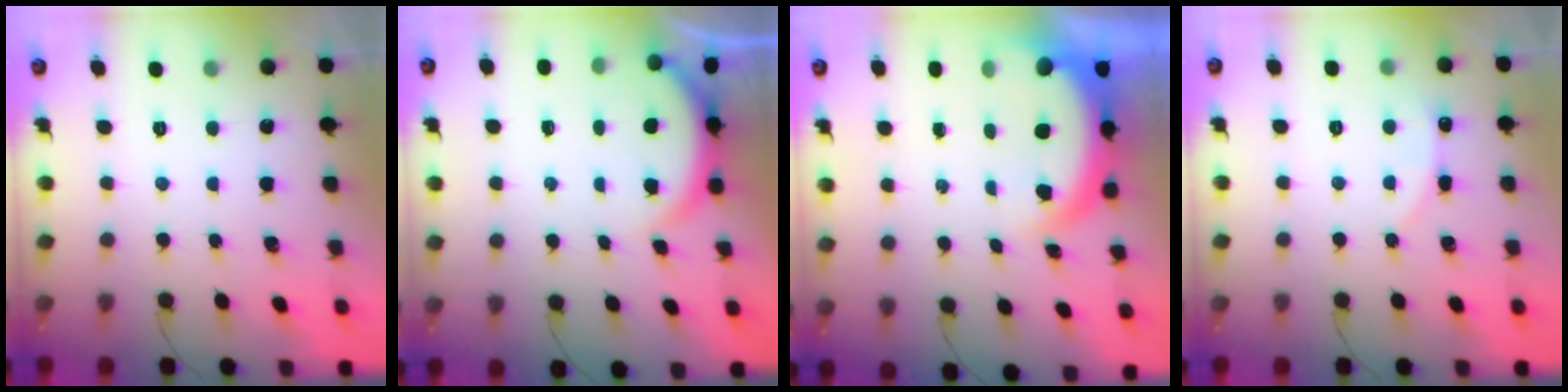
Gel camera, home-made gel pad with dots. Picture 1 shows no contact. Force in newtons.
{"total": 3.7, "press": 3.7, "slide": 0.3}
{"total": 6.0, "press": 6.0, "slide": 0.9}
{"total": 2.5, "press": 2.5, "slide": 0.3}